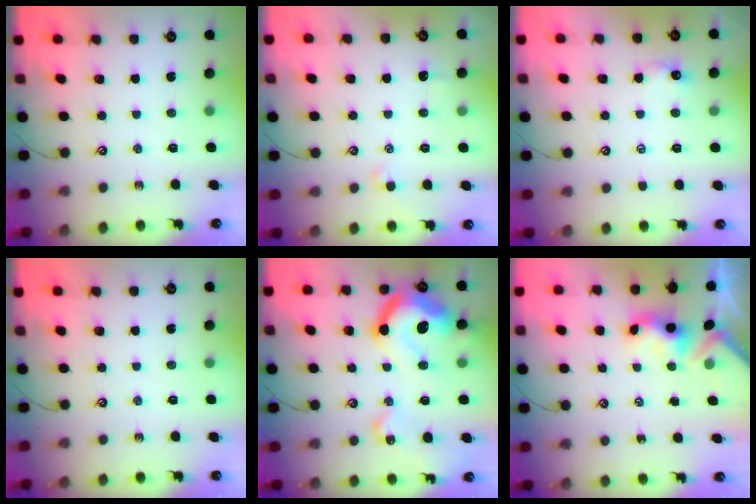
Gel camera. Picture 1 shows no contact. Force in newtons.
{"total": 1.0, "press": 0.7, "slide": 0.6}
{"total": 0.6, "press": 0.3, "slide": 0.6}
{"total": 0.0}
{"total": 26.1, "press": 25.9, "slide": 3.0}
{"total": 3.0, "press": 2.9, "slide": 0.6}